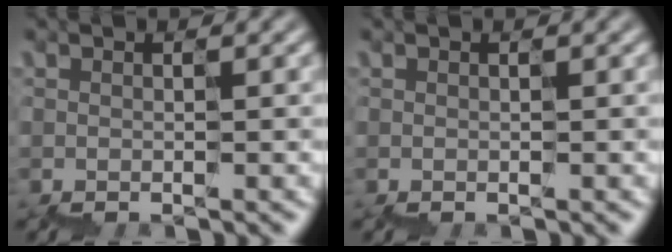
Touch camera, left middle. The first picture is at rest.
{"total": 0.0}